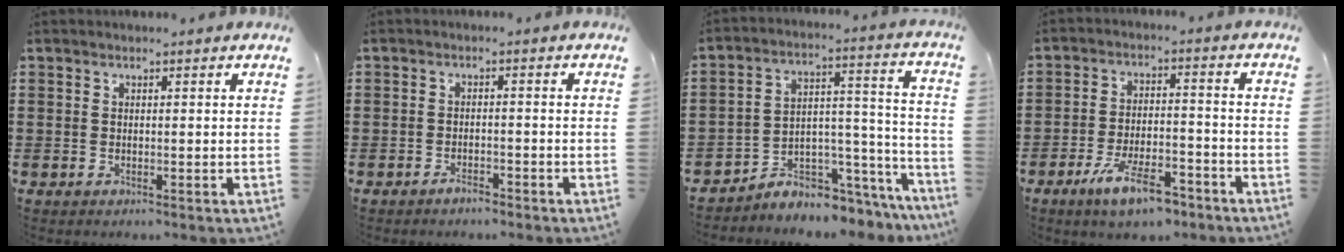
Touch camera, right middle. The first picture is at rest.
{"total": 1.6, "force": [-1.4, 0.4, 0.6], "torque": [-0.017, -0.005, -0.027]}
{"total": 5.1, "force": [-4.8, 1.6, 0.8], "torque": [-0.020, -0.002, -0.092]}
{"total": 8.3, "force": [-5.8, 2.3, 5.6], "torque": [-0.112, 0.002, -0.106]}